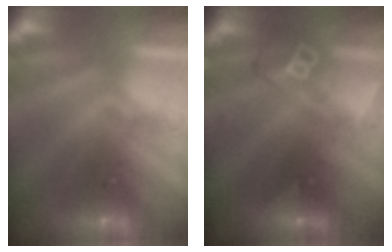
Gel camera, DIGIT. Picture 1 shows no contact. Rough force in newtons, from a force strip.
{"total": 2.8}